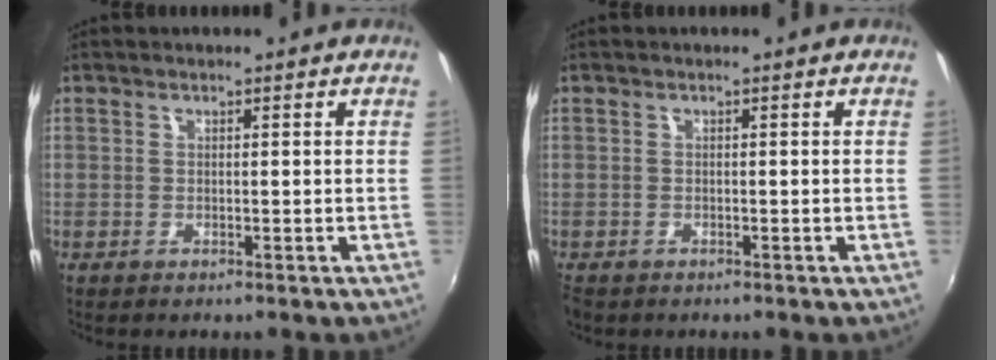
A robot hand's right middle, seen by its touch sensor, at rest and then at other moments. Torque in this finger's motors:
{"motor_torque": [0.23, -0.26, 0.05, 0.01]}